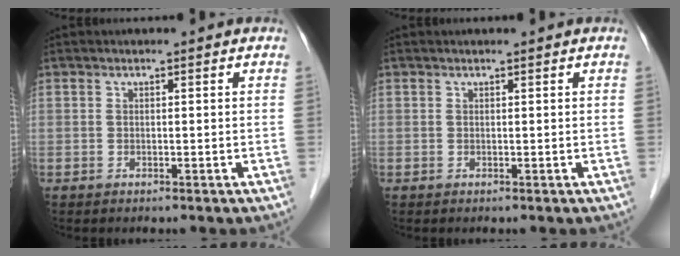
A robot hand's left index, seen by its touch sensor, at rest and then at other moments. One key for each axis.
{"total": 0.0}